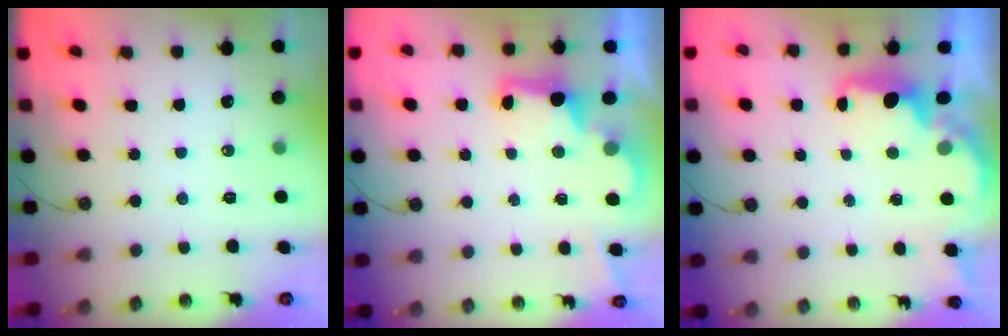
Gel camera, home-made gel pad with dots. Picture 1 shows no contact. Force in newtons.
{"total": 3.0, "press": 3.0, "slide": 0.6}
{"total": 2.1, "press": 2.0, "slide": 0.7}